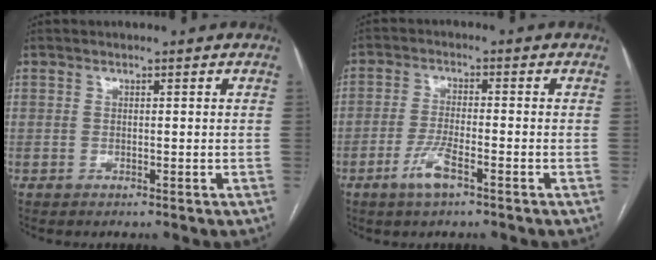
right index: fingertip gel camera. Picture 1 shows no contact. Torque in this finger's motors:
{"motor_torque": [0.74, -0.54, 0.37, 0.11]}